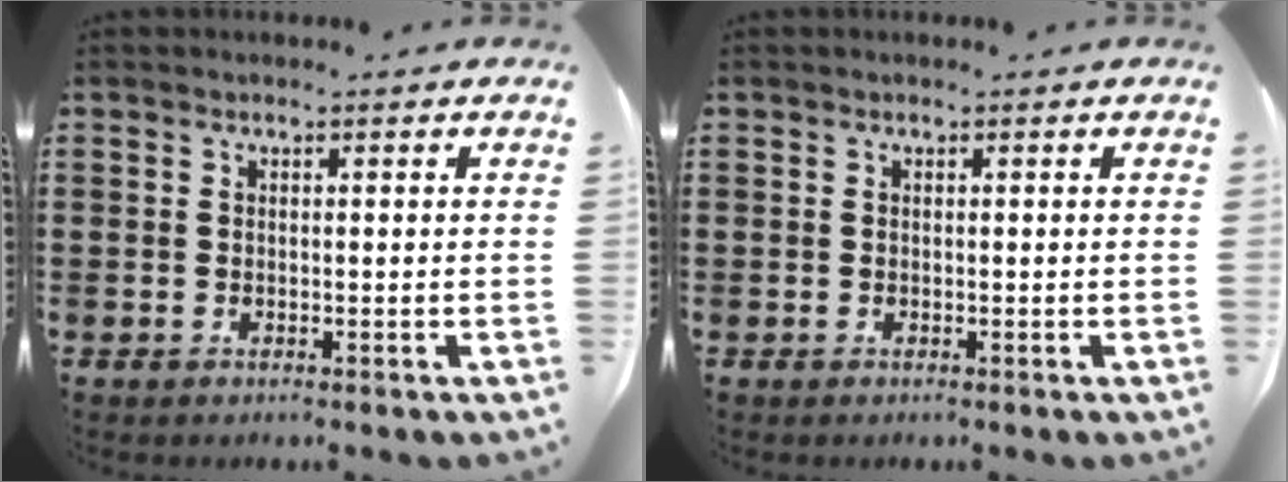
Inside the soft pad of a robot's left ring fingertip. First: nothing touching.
{"total": 0.0}